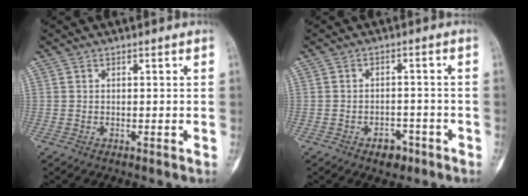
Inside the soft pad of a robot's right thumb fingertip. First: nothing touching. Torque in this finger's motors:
{"motor_torque": [0.30, 0.09, 0.20, -0.15, 0.03]}